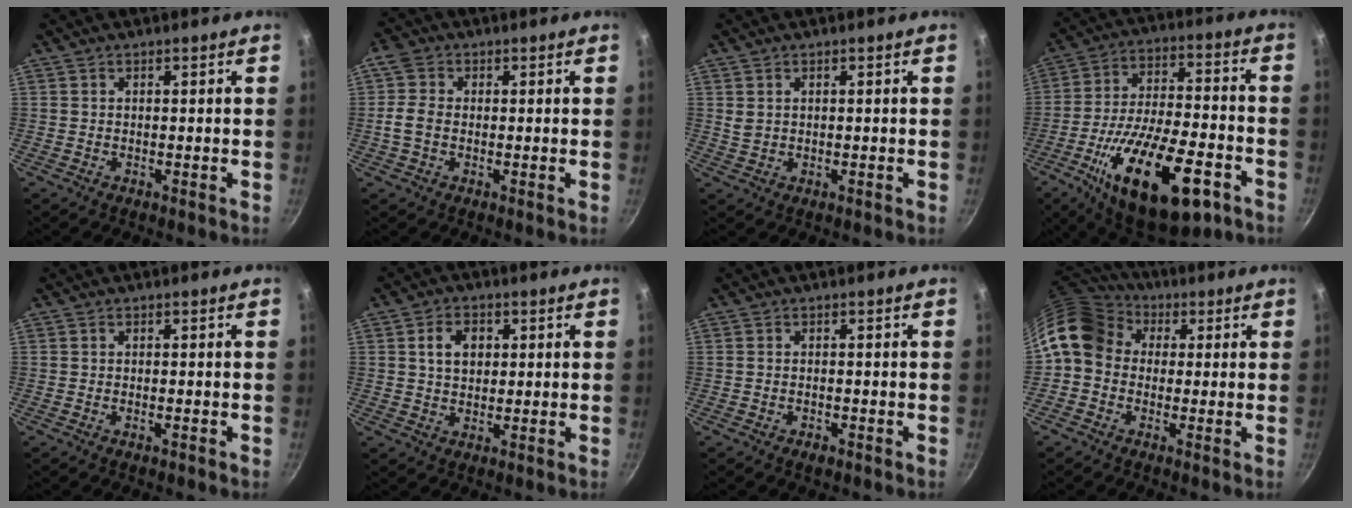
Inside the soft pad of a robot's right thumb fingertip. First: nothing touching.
{"total": 4.4, "force": [-0.3, 3.3, 2.9], "torque": [-0.053, 0.008, -0.016]}
{"total": 1.7, "force": [0.7, 1.2, 1.0], "torque": [-0.017, -0.001, 0.016]}
{"total": 26.1, "force": [-11.8, 10.8, 20.7], "torque": [-0.323, 0.034, -0.180]}
{"total": 0.8, "force": [-0.5, 0.2, 0.7], "torque": [-0.015, 0.004, -0.012]}
{"total": 5.5, "force": [1.3, 4.1, 3.5], "torque": [-0.042, 0.003, 0.021]}
{"total": 1.5, "force": [-0.9, 0.8, 0.8], "torque": [-0.019, 0.003, -0.014]}
{"total": 12.1, "force": [1.6, 10.0, 6.7], "torque": [-0.111, 0.032, 0.006]}